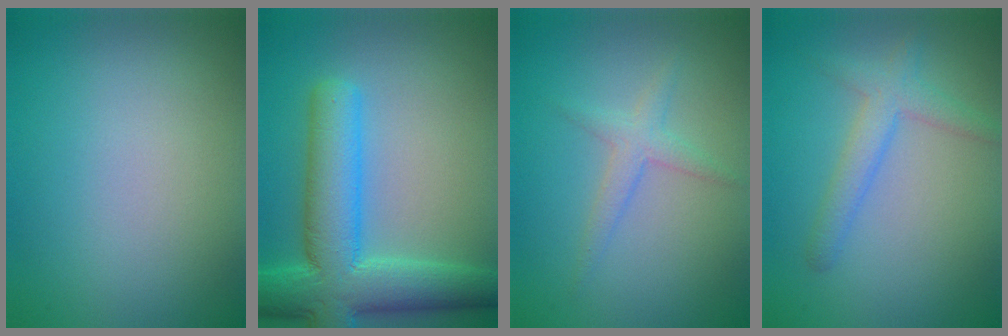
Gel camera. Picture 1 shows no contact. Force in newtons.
{"total": 9.0, "press": 9.0, "slide": 0.3}
{"total": 1.8, "press": 1.8, "slide": 0.0}
{"total": 2.8, "press": 2.8, "slide": 0.2}